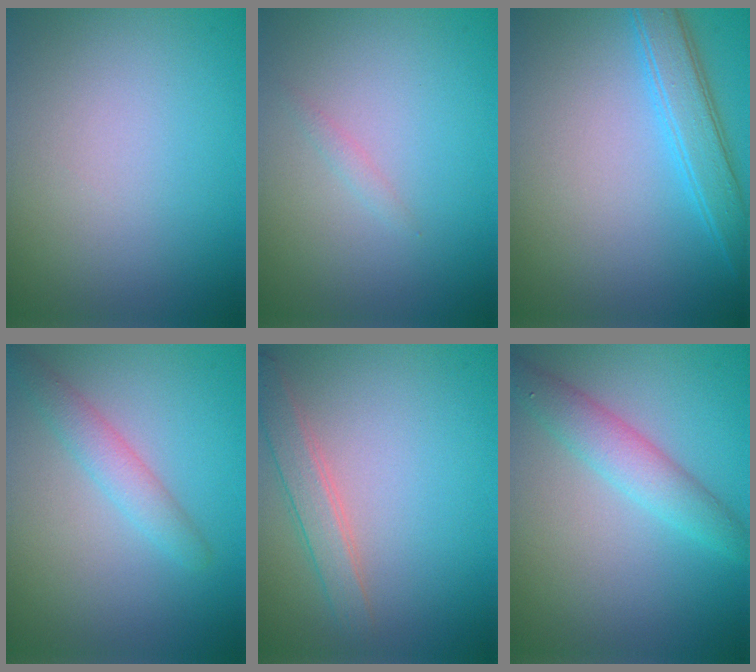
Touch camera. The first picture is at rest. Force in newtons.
{"total": 0.6, "press": 0.6, "slide": 0.1}
{"total": 3.4, "press": 3.4, "slide": 0.2}
{"total": 2.4, "press": 2.4, "slide": 0.2}
{"total": 2.4, "press": 2.4, "slide": 0.1}
{"total": 3.0, "press": 3.0, "slide": 0.1}